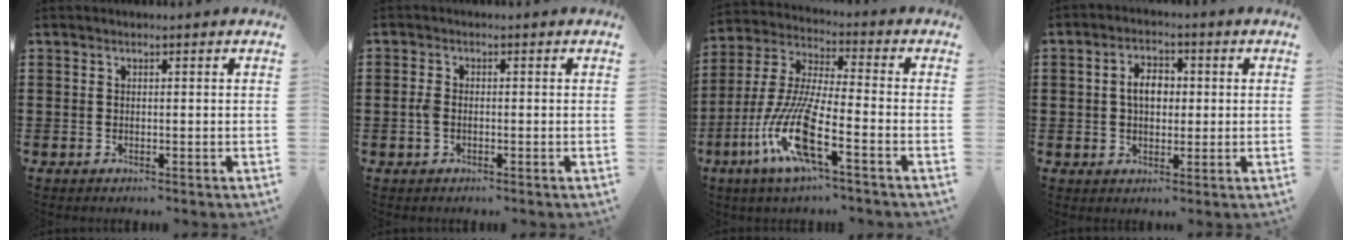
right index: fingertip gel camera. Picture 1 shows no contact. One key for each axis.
{"total": 2.1, "fx": -0.5, "fy": 1.2, "fz": 1.6, "tx": -0.048, "ty": -0.003, "tz": -0.015}
{"total": 12.2, "fx": -6.3, "fy": 1.9, "fz": 10.3, "tx": -0.245, "ty": -0.018, "tz": -0.134}
{"total": 4.3, "fx": 0.3, "fy": 2.7, "fz": 3.3, "tx": -0.061, "ty": 0.011, "tz": 0.000}